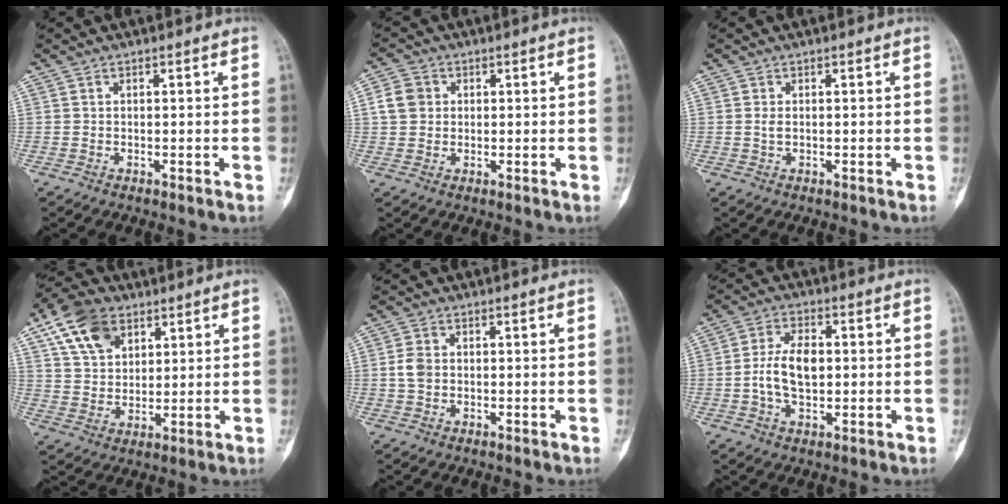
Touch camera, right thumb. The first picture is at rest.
{"total": 4.7, "force": [1.0, 4.1, 2.2], "torque": [-0.027, 0.003, 0.015]}
{"total": 0.9, "force": [0.1, 0.5, 0.8], "torque": [-0.013, -0.001, 0.005]}
{"total": 11.5, "force": [6.0, 7.9, 5.9], "torque": [-0.089, -0.010, 0.113]}
{"total": 3.0, "force": [0.0, 2.3, 2.0], "torque": [-0.040, 0.005, -0.002]}
{"total": 8.3, "force": [-0.2, 4.8, 6.8], "torque": [-0.123, 0.010, -0.005]}